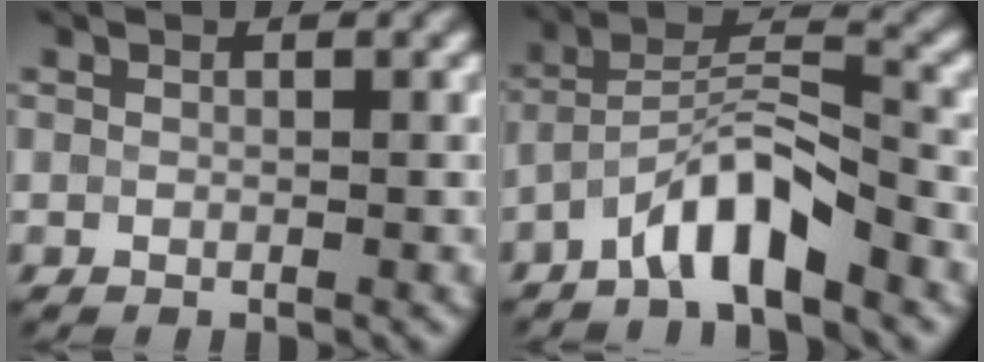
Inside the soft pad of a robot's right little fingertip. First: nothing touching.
{"total": 5.8, "force": [-4.0, 1.4, 4.0], "torque": [-0.073, 0.014, -0.074]}